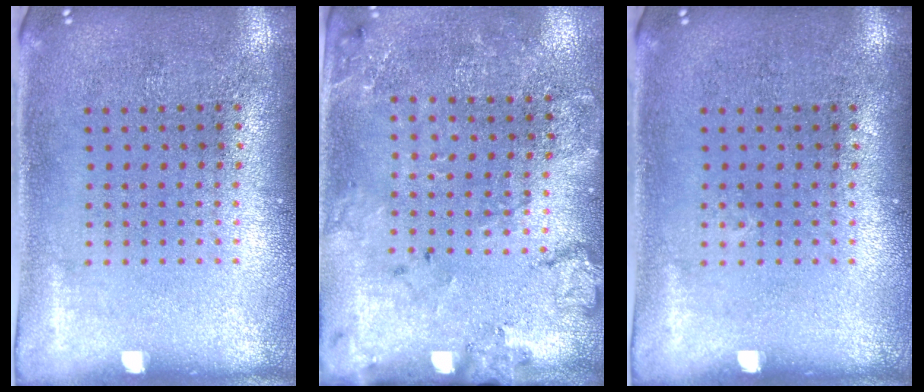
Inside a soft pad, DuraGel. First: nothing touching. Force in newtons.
{"total": 1.7, "press": 1.6, "slide": 0.8}
{"total": 0.0}